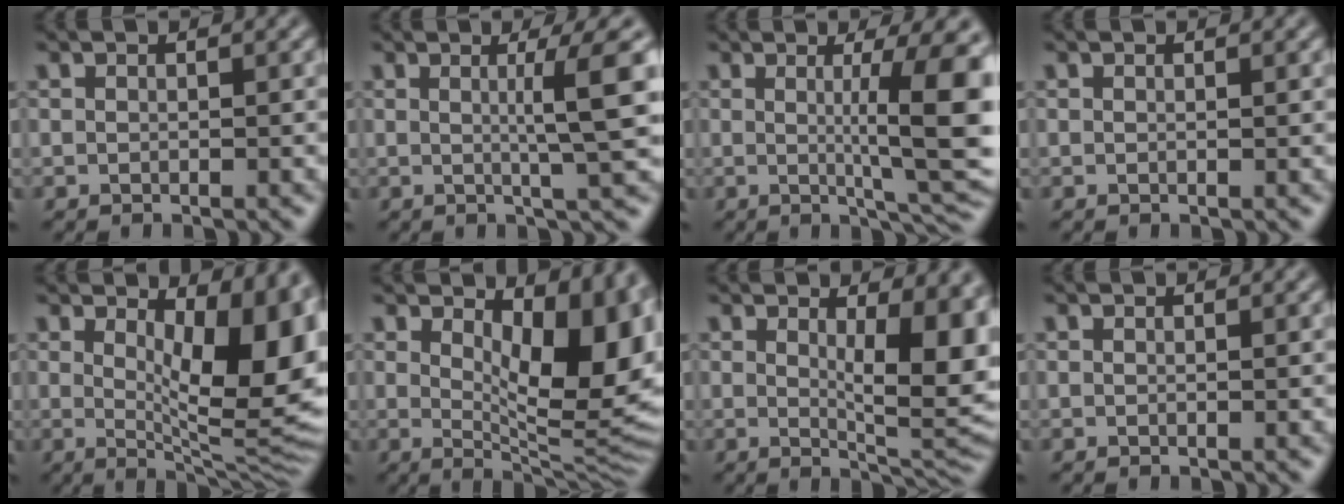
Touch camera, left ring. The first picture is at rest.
{"total": 5.5, "force": [0.8, 0.7, 5.4], "torque": [-0.077, 0.005, 0.012]}
{"total": 9.2, "force": [0.8, 2.1, 8.9], "torque": [-0.103, -0.003, 0.013]}
{"total": 0.0}
{"total": 11.2, "force": [2.1, 4.1, 10.2], "torque": [-0.116, -0.015, 0.035]}
{"total": 10.6, "force": [2.7, 4.5, 9.2], "torque": [-0.113, -0.013, 0.047]}
{"total": 8.9, "force": [1.5, 2.8, 8.3], "torque": [-0.103, -0.011, 0.031]}
{"total": 0.0}